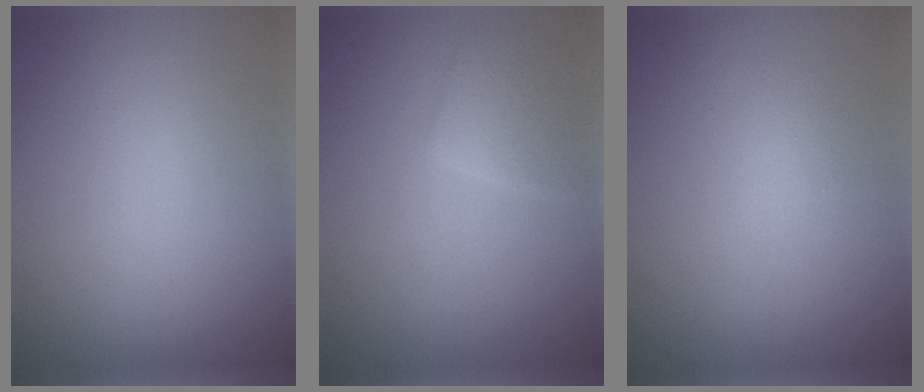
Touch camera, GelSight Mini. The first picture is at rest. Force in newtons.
{"total": 2.6, "press": 2.6, "slide": 0.1}
{"total": 0.9, "press": 0.9, "slide": 0.0}